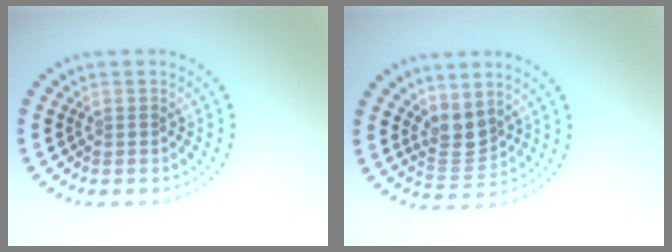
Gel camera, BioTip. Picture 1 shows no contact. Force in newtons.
{"total": 2.8, "press": 2.2, "slide": 1.6}